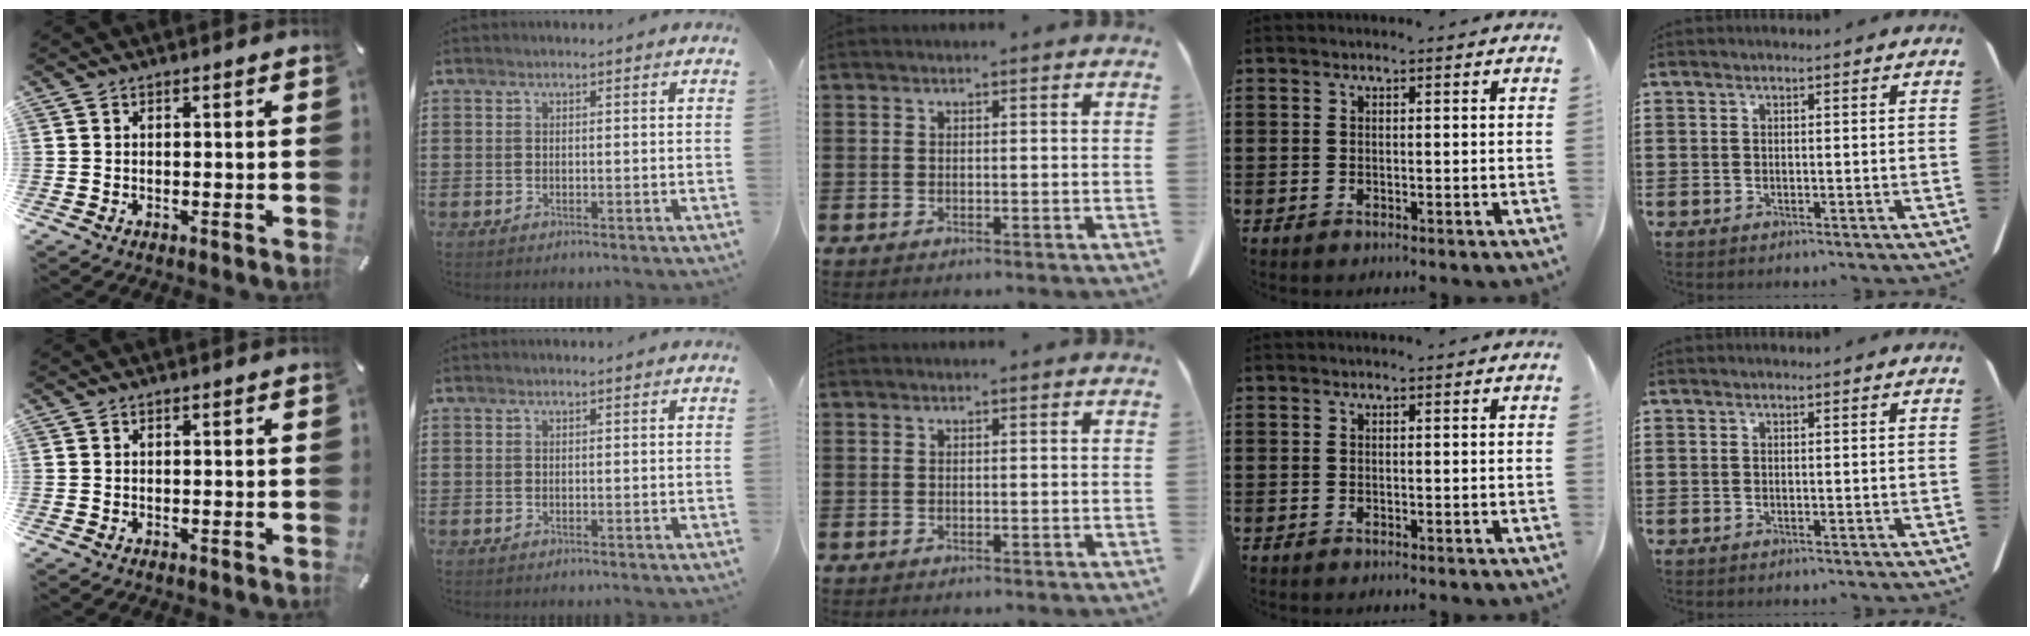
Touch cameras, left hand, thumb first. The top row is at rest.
{}